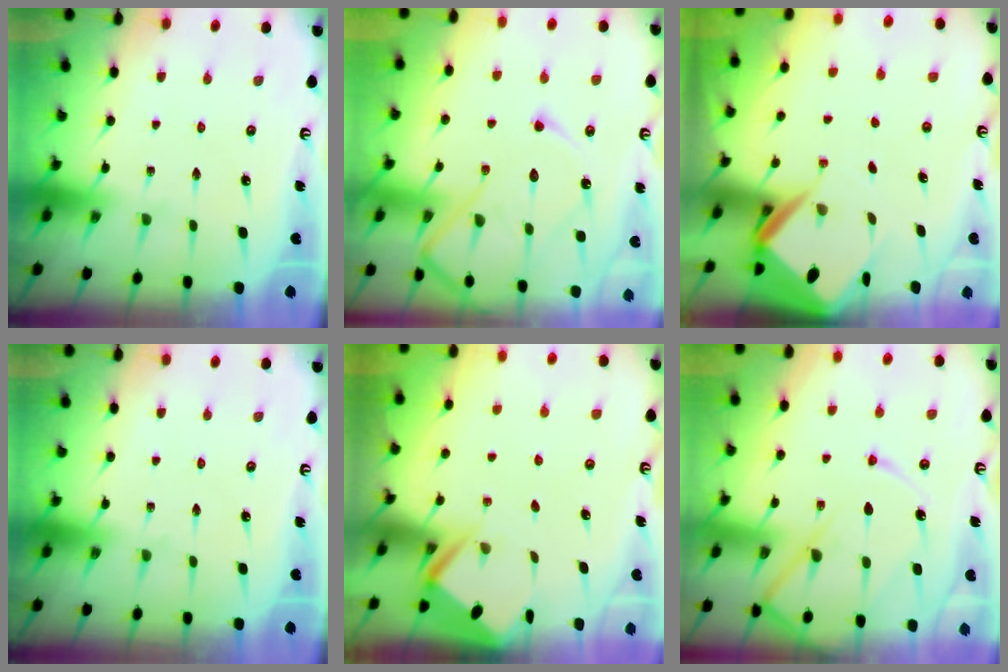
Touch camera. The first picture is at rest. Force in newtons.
{"total": 13.6, "press": 13.5, "slide": 1.3}
{"total": 5.4, "press": 5.4, "slide": 0.5}
{"total": 0.0}
{"total": 2.9, "press": 2.9, "slide": 0.3}
{"total": 12.1, "press": 12.0, "slide": 1.3}